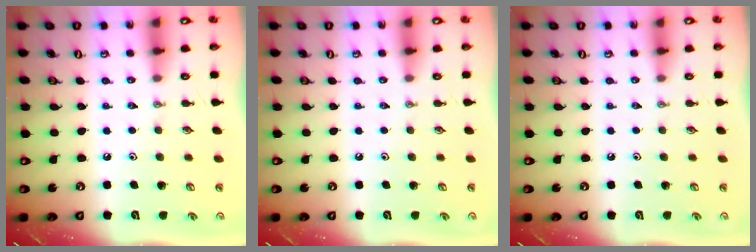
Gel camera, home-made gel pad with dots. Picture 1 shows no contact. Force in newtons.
{"total": 0.0}
{"total": 0.0}